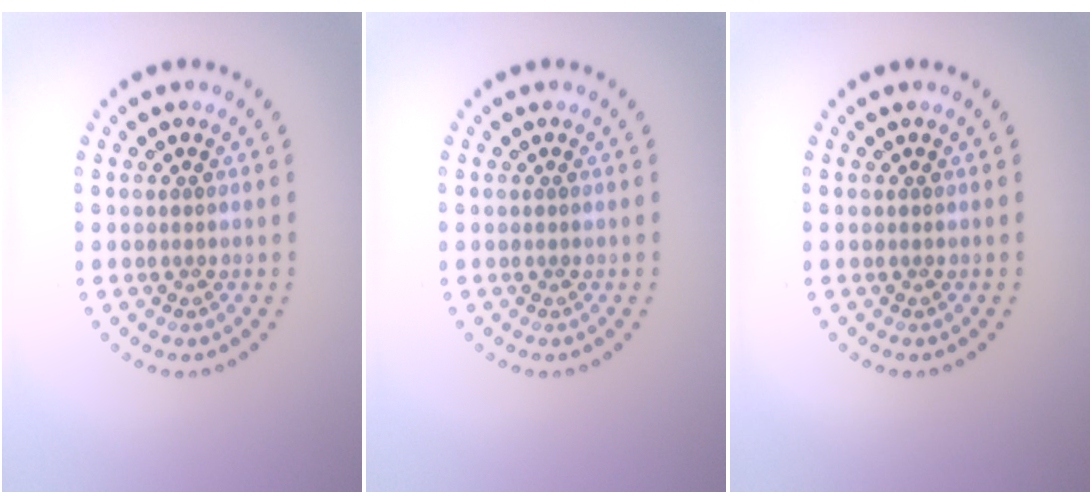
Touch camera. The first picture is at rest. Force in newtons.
{"total": 0.0}
{"total": 0.0}